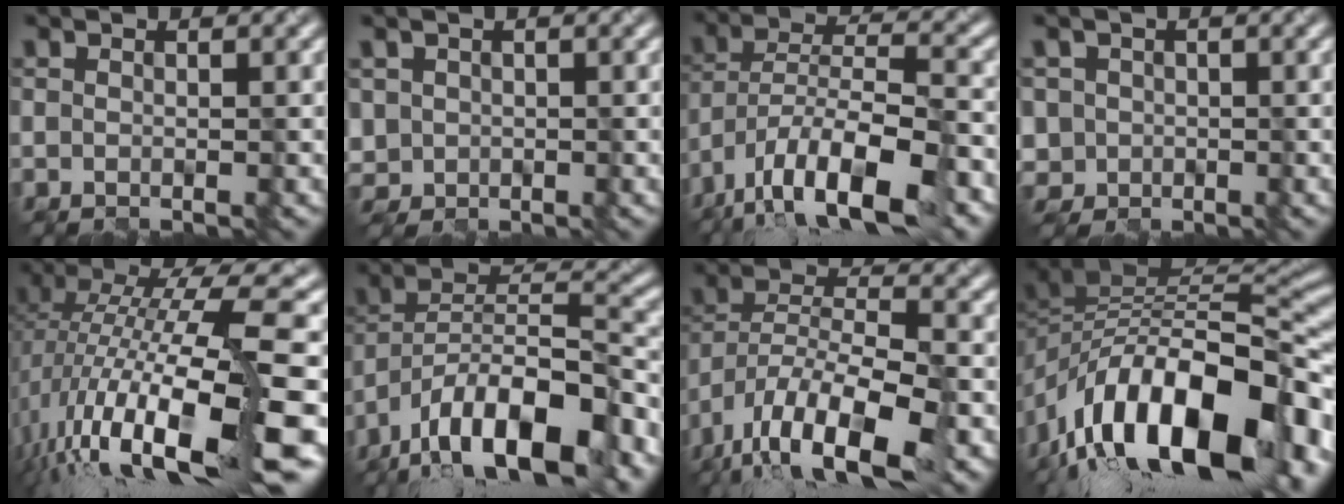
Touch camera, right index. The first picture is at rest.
{"total": 1.7, "force": [0.2, 1.7, 0.0], "torque": [0.003, 0.001, 0.013]}
{"total": 13.8, "force": [-9.3, 4.2, 9.2], "torque": [-0.163, 0.008, -0.156]}
{"total": 4.2, "force": [0.0, 4.2, 0.9], "torque": [-0.017, 0.020, -0.021]}
{"total": 17.6, "force": [-4.9, 4.4, 16.4], "torque": [-0.305, 0.027, -0.090]}
{"total": 14.7, "force": [-9.7, 5.0, 9.8], "torque": [-0.170, 0.020, -0.168]}
{"total": 12.8, "force": [-8.3, 4.3, 8.8], "torque": [-0.156, 0.004, -0.150]}
{"total": 17.7, "force": [-7.2, 8.2, 13.9], "torque": [-0.212, 0.013, -0.125]}